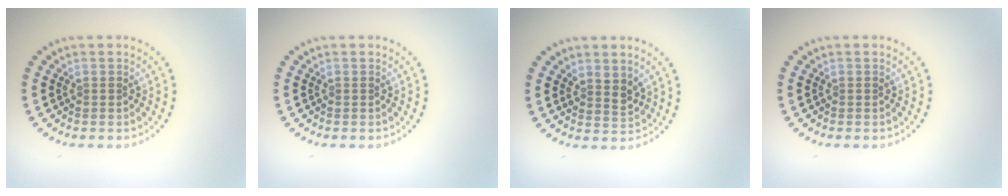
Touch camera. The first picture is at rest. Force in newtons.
{"total": 0.0}
{"total": 1.9, "press": 1.6, "slide": 1.0}
{"total": 0.0}